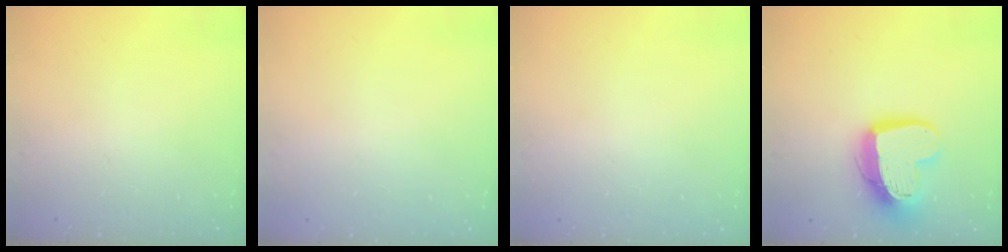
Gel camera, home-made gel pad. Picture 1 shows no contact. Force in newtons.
{"total": 0.0}
{"total": 0.0}
{"total": 16.9, "press": 16.9, "slide": 1.4}